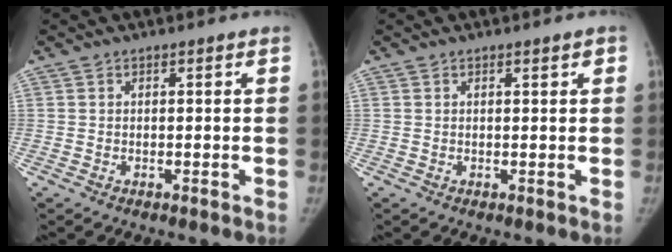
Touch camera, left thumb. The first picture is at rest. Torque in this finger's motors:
{"motor_torque": [-0.09, -0.08, -0.01, 0.24, -0.03]}